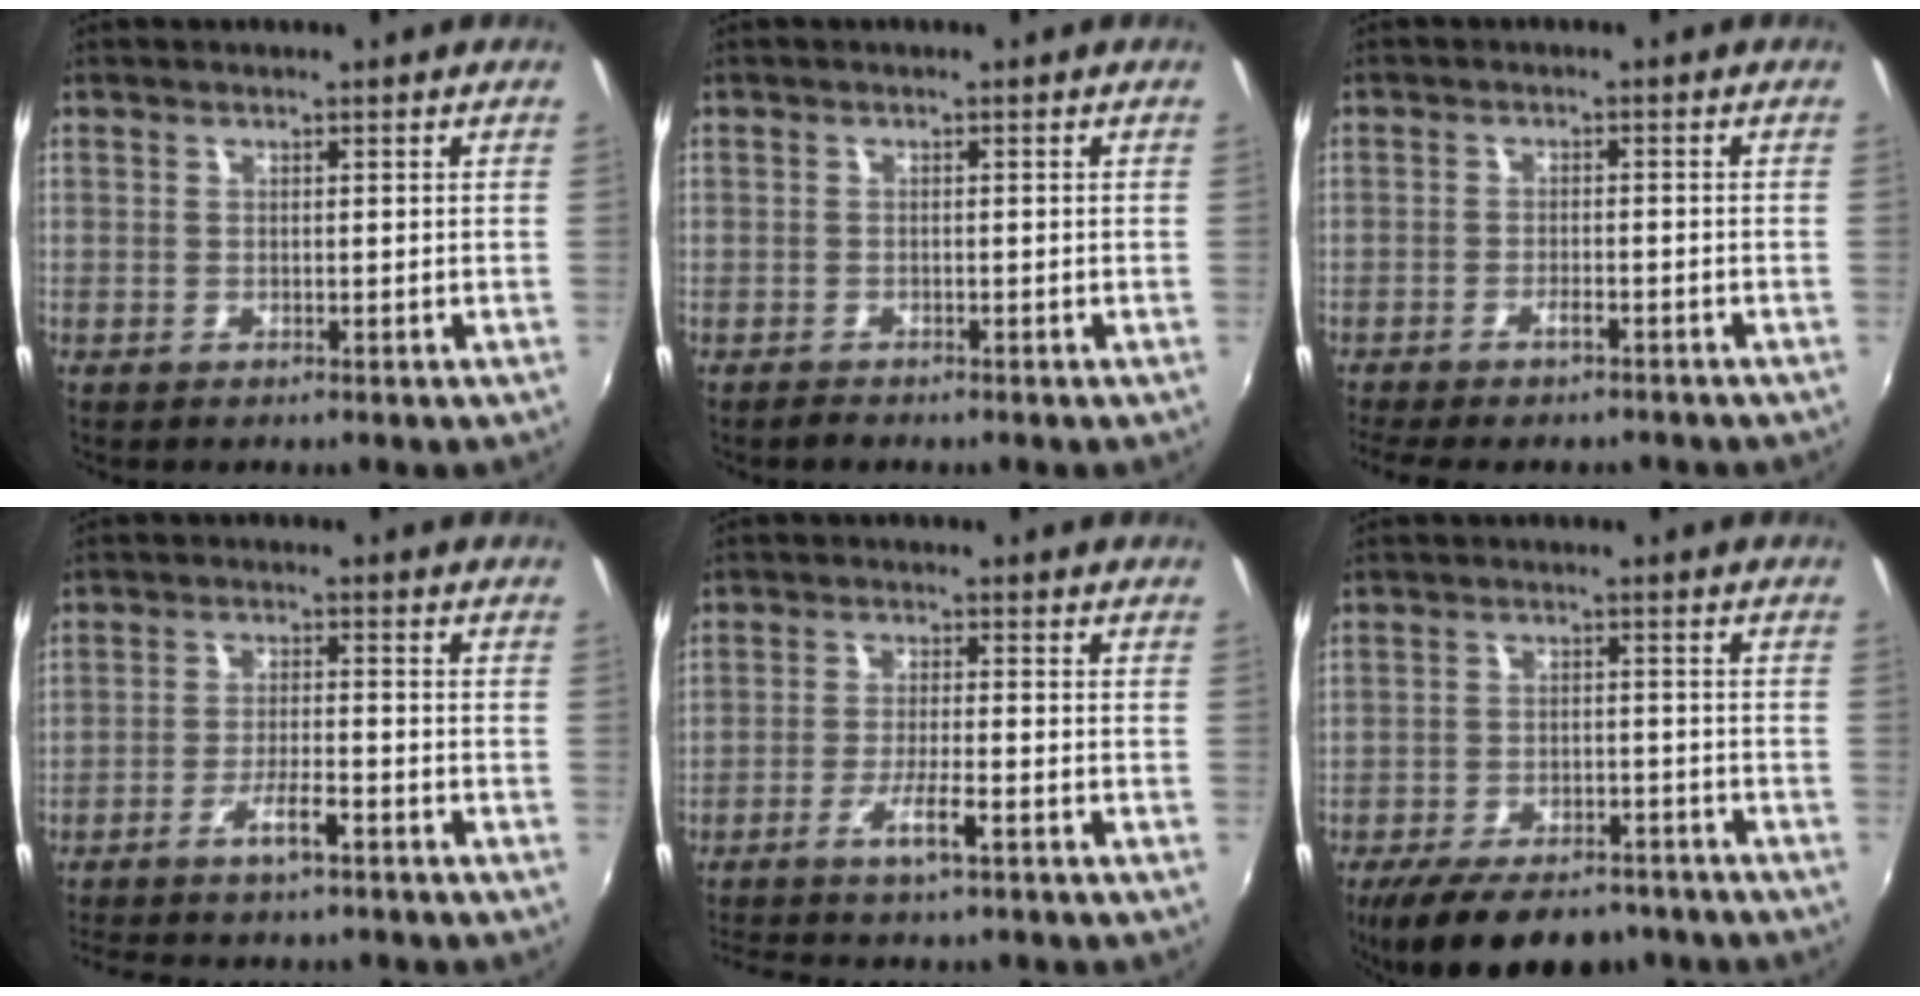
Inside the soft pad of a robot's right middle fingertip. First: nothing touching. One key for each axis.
{"total": 0.7, "fx": -0.5, "fy": 0.4, "fz": 0.0, "tx": -0.001, "ty": -0.002, "tz": -0.011}
{"total": 5.9, "fx": -5.0, "fy": 1.3, "fz": 2.9, "tx": -0.074, "ty": -0.014, "tz": -0.081}
{"total": 6.8, "fx": -5.6, "fy": 1.0, "fz": 3.8, "tx": -0.089, "ty": 0.002, "tz": -0.095}
{"total": 6.1, "fx": -4.6, "fy": 0.2, "fz": 4.0, "tx": -0.094, "ty": -0.006, "tz": -0.086}
{"total": 16.2, "fx": -12.5, "fy": 6.6, "fz": 8.0, "tx": -0.165, "ty": -0.018, "tz": -0.179}